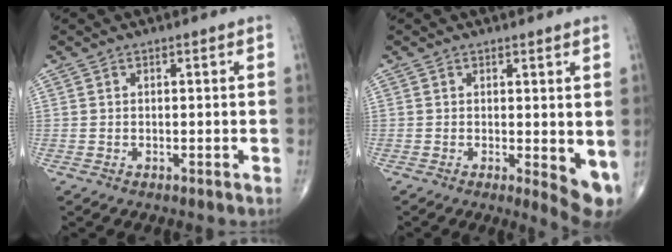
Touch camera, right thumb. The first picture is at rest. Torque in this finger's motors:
{"motor_torque": [0.27, 0.66, 0.75, -0.12, 0.04]}